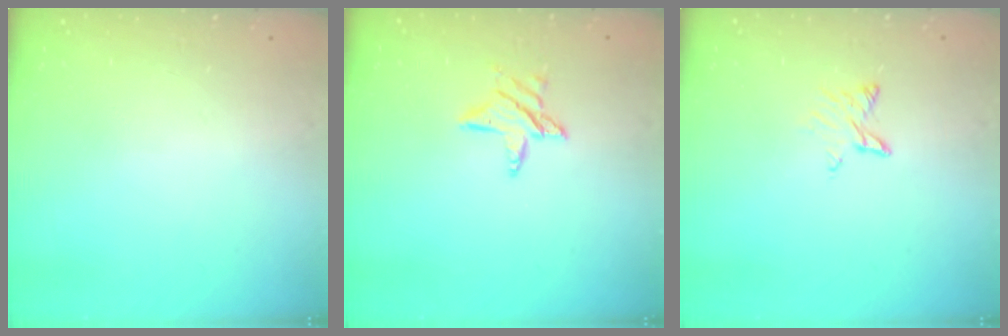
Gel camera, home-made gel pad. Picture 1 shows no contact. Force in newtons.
{"total": 7.4, "press": 7.4, "slide": 0.5}
{"total": 4.1, "press": 4.1, "slide": 0.5}